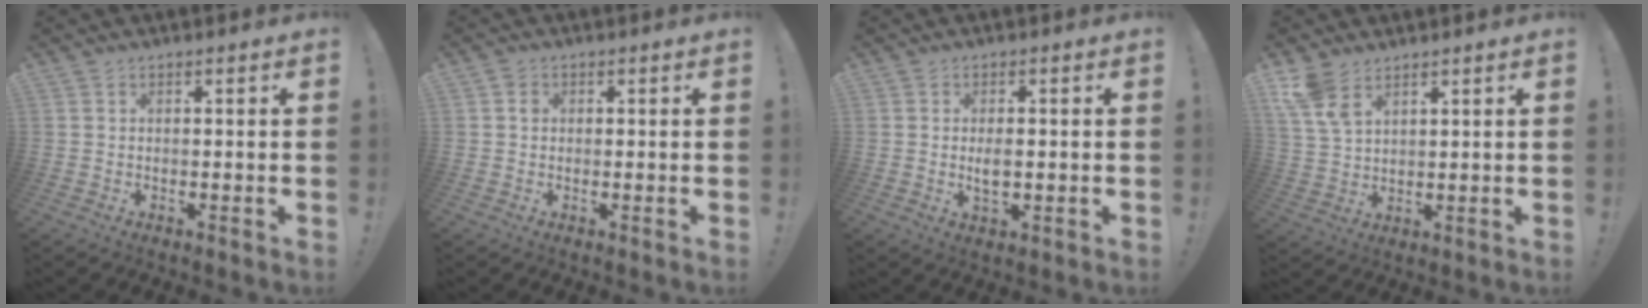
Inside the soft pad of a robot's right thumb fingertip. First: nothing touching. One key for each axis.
{"total": 1.4, "fx": 0.0, "fy": 1.3, "fz": 0.5, "tx": -0.005, "ty": 0.003, "tz": -0.001}
{"total": 3.8, "fx": 0.1, "fy": 2.1, "fz": 3.2, "tx": -0.049, "ty": -0.002, "tz": -0.001}
{"total": 8.0, "fx": 5.3, "fy": 4.1, "fz": 4.3, "tx": -0.089, "ty": -0.021, "tz": 0.102}